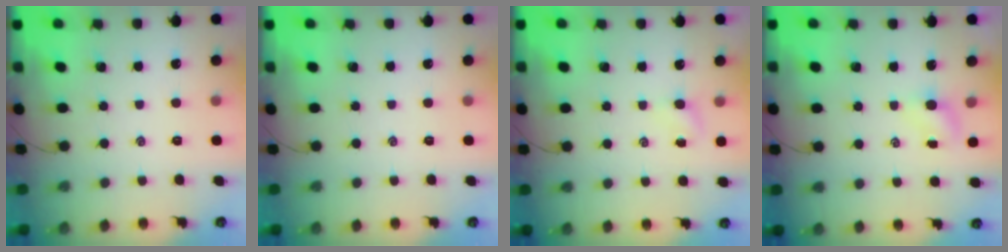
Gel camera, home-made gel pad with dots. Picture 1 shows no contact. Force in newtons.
{"total": 0.0}
{"total": 2.9, "press": 2.7, "slide": 1.1}
{"total": 4.0, "press": 3.9, "slide": 1.0}